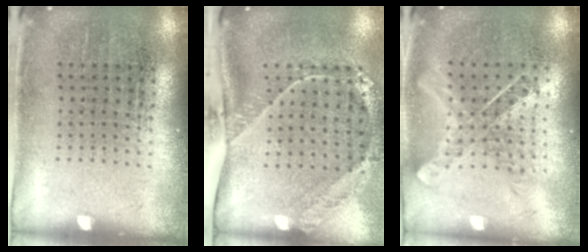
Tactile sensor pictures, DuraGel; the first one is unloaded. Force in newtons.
{"total": 2.7, "press": 1.8, "slide": 2.0}
{"total": 0.9, "press": 0.9, "slide": 0.0}